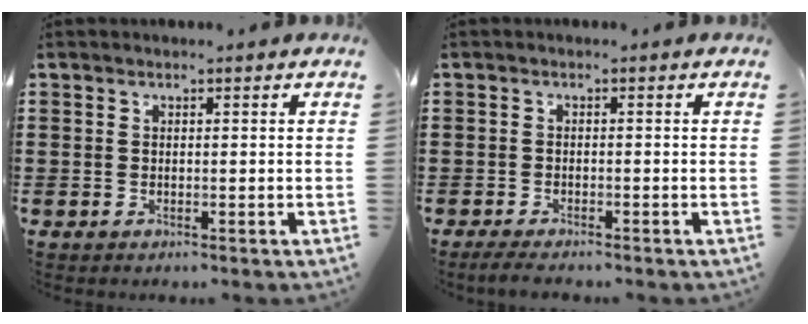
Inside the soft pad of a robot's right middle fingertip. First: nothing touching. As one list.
[{"total": 1.5, "force": [-1.4, 0.1, 0.6], "torque": [-0.012, -0.001, -0.026]}]